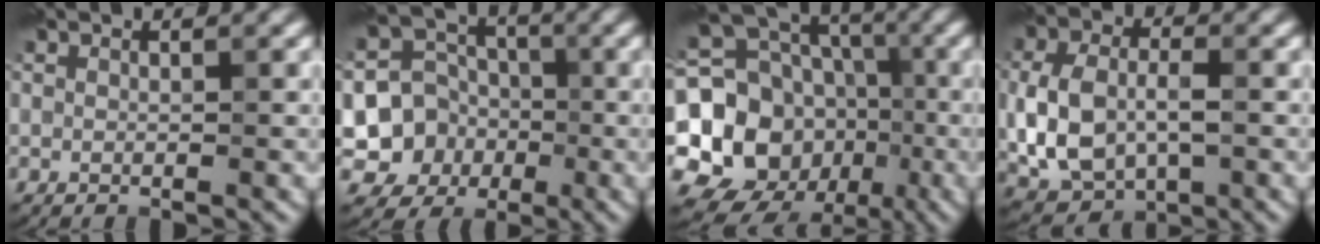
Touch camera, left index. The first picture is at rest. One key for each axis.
{"total": 6.7, "fx": -1.8, "fy": 6.2, "fz": 1.7, "tx": -0.017, "ty": -0.001, "tz": -0.057}
{"total": 17.4, "fx": -2.1, "fy": 15.3, "fz": 8.1, "tx": -0.181, "ty": 0.021, "tz": -0.058}
{"total": 8.1, "fx": -1.0, "fy": 5.3, "fz": 6.0, "tx": -0.132, "ty": -0.005, "tz": -0.018}